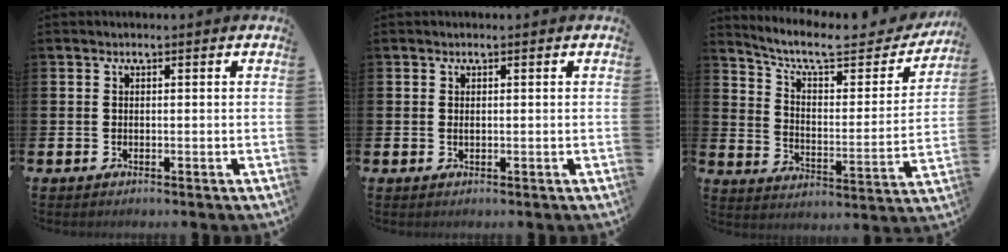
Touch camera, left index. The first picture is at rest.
{"total": 0.5, "force": [0.1, 0.2, 0.4], "torque": [-0.006, 0.001, 0.001]}
{"total": 8.3, "force": [6.9, 2.6, 3.8], "torque": [-0.102, -0.045, 0.116]}